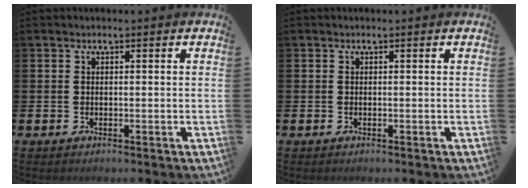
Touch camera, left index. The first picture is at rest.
{"total": 0.0}